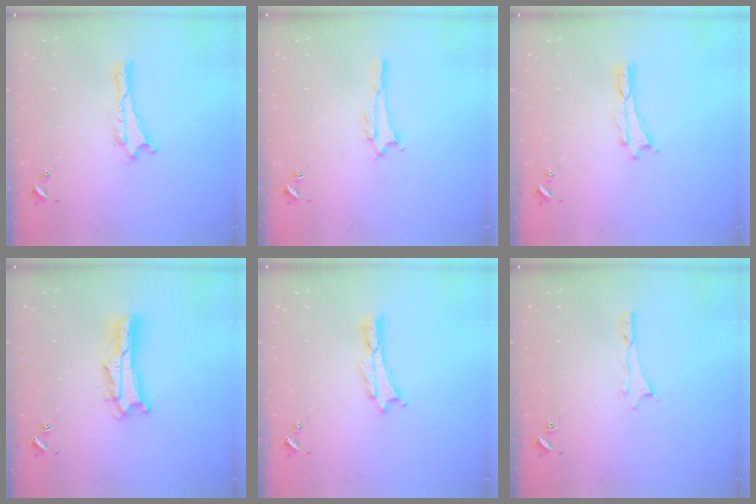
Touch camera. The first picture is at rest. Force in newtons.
{"total": 1.5, "press": 1.5, "slide": 0.3}
{"total": 0.0}
{"total": 6.1, "press": 6.1, "slide": 0.5}
{"total": 0.0}
{"total": 0.6, "press": 0.5, "slide": 0.2}